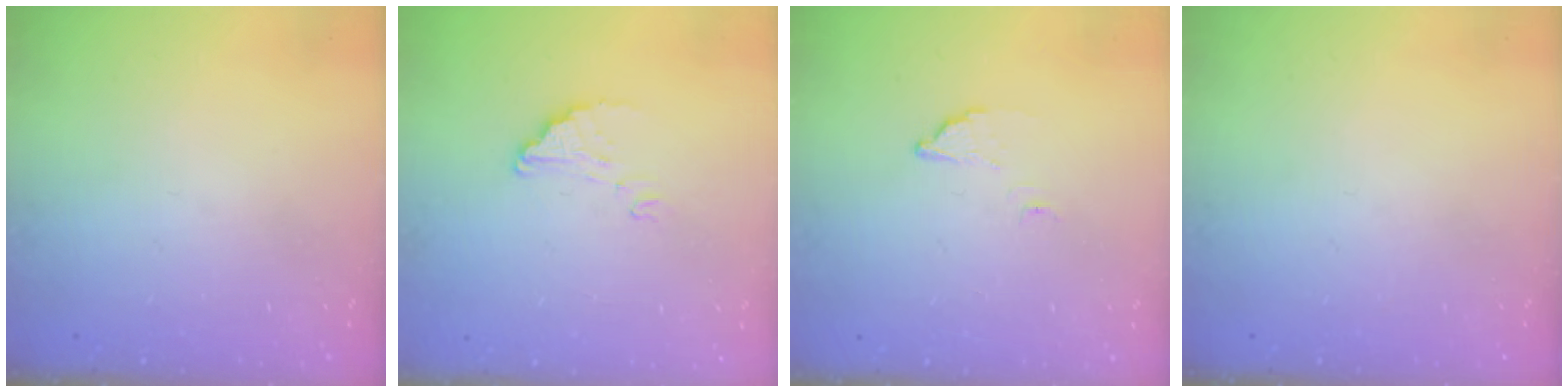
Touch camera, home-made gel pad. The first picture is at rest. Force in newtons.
{"total": 1.8, "press": 1.8, "slide": 0.0}
{"total": 2.2, "press": 2.2, "slide": 0.1}
{"total": 0.0}